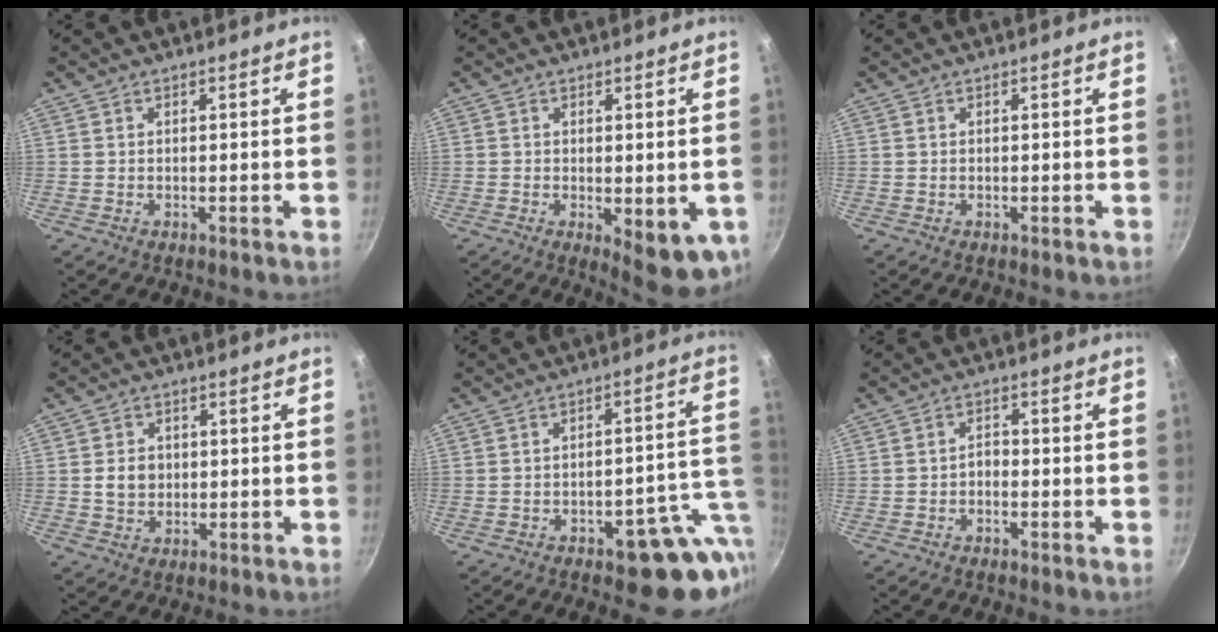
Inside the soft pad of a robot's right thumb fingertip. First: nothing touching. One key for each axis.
{"total": 9.3, "fx": -2.9, "fy": 3.5, "fz": 8.1, "tx": -0.095, "ty": -0.015, "tz": -0.032}
{"total": 0.0}
{"total": 4.4, "fx": 0.1, "fy": 3.7, "fz": 2.4, "tx": -0.025, "ty": 0.002, "tz": 0.004}
{"total": 15.6, "fx": -6.1, "fy": 6.3, "fz": 12.9, "tx": -0.096, "ty": 0.051, "tz": -0.064}
{"total": 2.1, "fx": -0.9, "fy": 1.4, "fz": 1.3, "tx": -0.012, "ty": 0.013, "tz": -0.021}